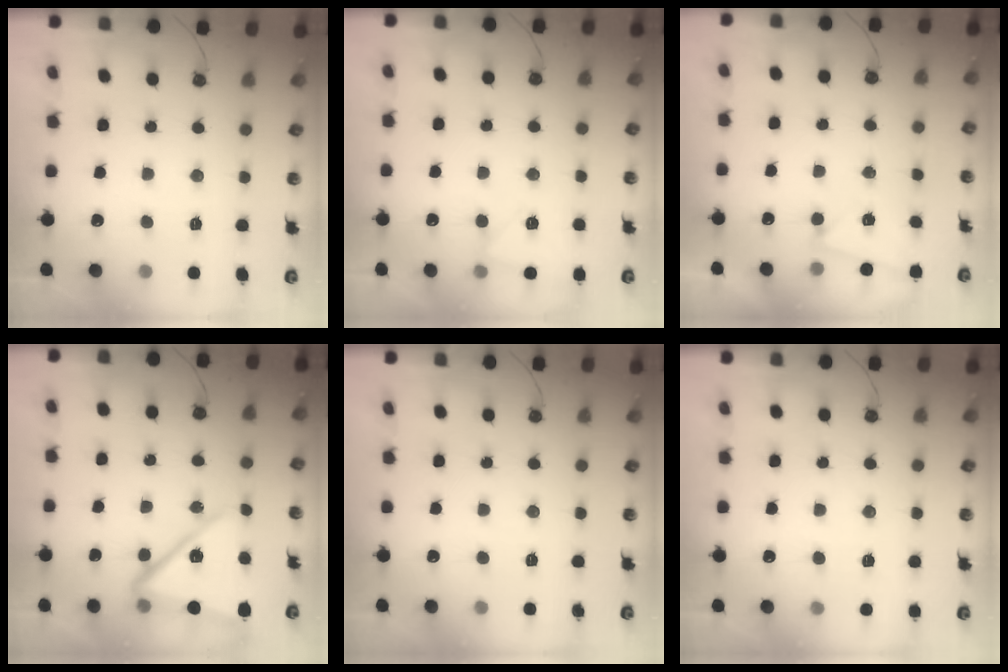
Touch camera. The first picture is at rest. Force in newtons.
{"total": 4.8, "press": 3.2, "slide": 3.6}
{"total": 2.5, "press": 2.1, "slide": 1.5}
{"total": 13.5, "press": 13.5, "slide": 0.8}
{"total": 0.0}
{"total": 2.7, "press": 2.7, "slide": 0.5}